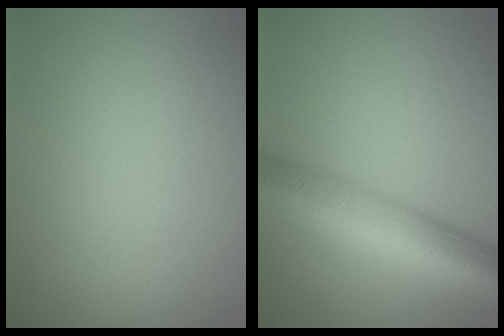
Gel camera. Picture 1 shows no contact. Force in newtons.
{"total": 9.3, "press": 9.3, "slide": 0.3}